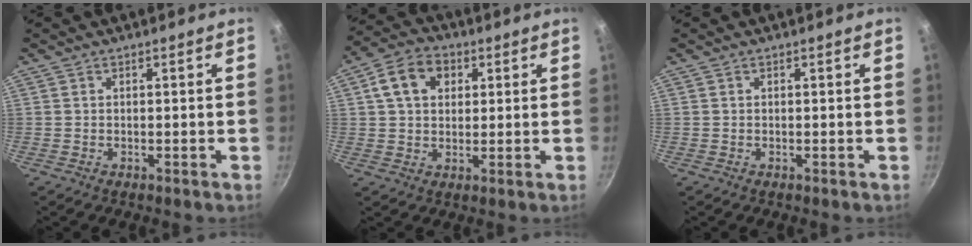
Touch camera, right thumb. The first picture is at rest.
{"total": 9.3, "force": [2.9, 6.9, 5.6], "torque": [-0.080, 0.011, 0.038]}
{"total": 0.0}